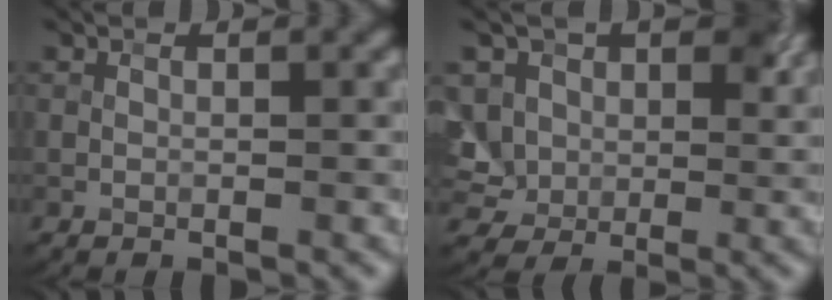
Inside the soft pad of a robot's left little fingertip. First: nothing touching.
{"total": 8.9, "force": [3.0, 6.9, 4.7], "torque": [-0.101, 0.020, 0.036]}